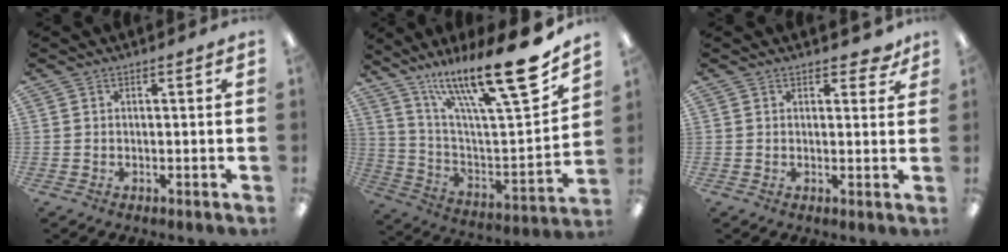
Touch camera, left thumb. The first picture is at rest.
{"total": 23.6, "force": [17.4, 4.4, 15.3], "torque": [-0.237, -0.119, 0.279]}
{"total": 3.3, "force": [2.3, 1.7, 1.6], "torque": [-0.010, -0.006, 0.038]}